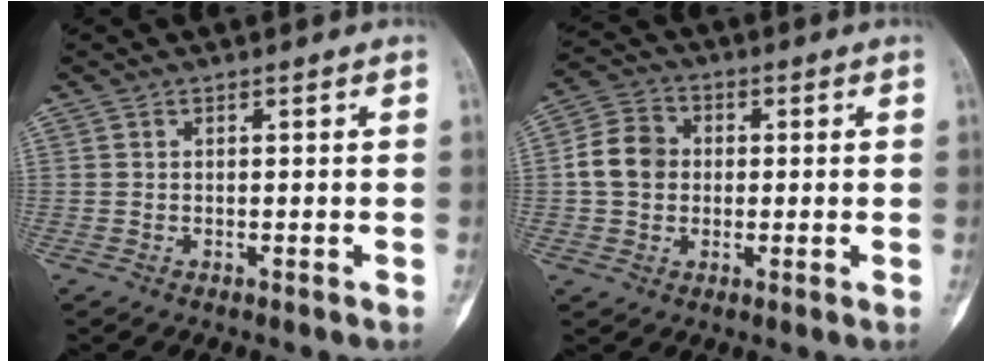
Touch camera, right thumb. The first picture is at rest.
{"total": 7.8, "force": [0.1, 6.6, 4.2], "torque": [-0.063, 0.016, -0.008]}